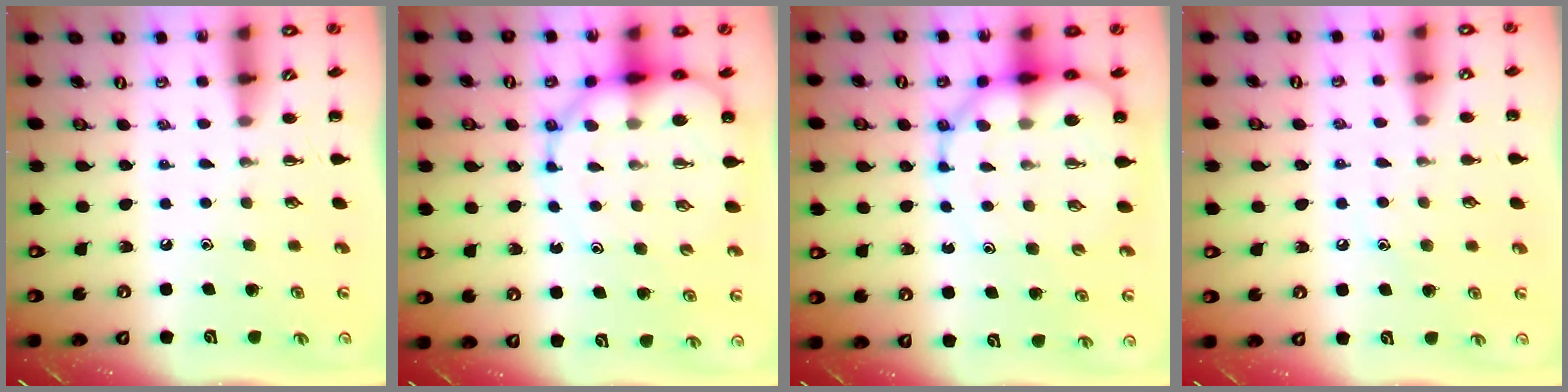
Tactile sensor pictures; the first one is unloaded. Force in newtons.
{"total": 11.3, "press": 10.9, "slide": 3.1}
{"total": 11.3, "press": 10.9, "slide": 3.1}
{"total": 7.7, "press": 7.5, "slide": 1.8}